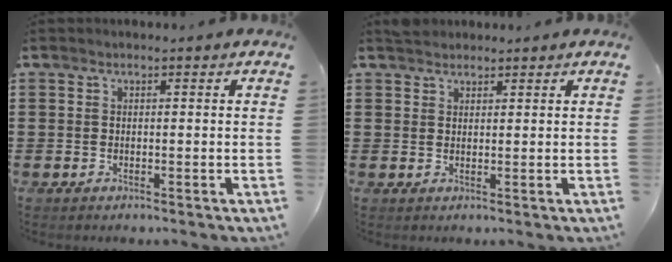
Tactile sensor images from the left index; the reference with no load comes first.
{"total": 1.9, "force": [1.7, 0.7, -0.2], "torque": [-0.002, 0.004, 0.036]}